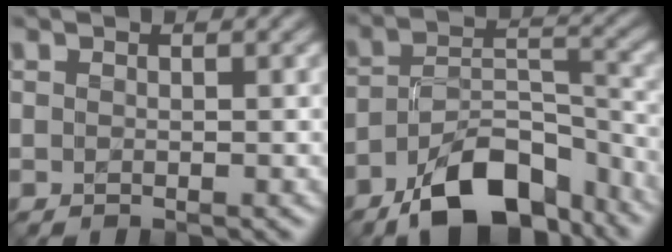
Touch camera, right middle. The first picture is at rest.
{"total": 11.0, "force": [-7.4, 4.9, 6.4], "torque": [-0.101, 0.002, -0.128]}